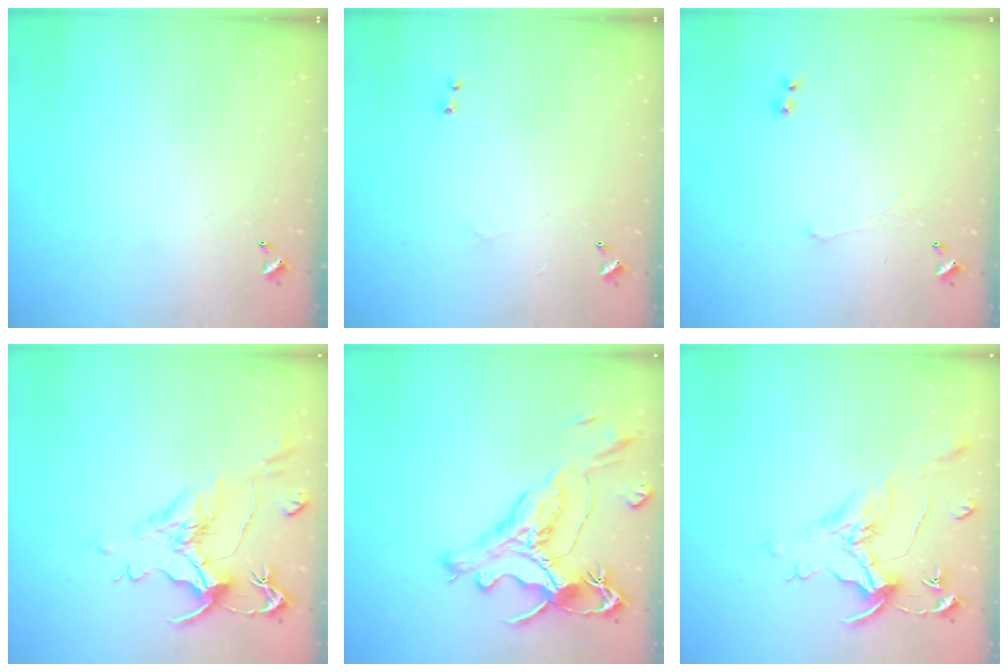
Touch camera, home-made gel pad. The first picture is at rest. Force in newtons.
{"total": 1.0, "press": 0.5, "slide": 0.8}
{"total": 1.1, "press": 0.7, "slide": 0.9}
{"total": 1.5, "press": 0.5, "slide": 1.4}
{"total": 2.1, "press": 1.6, "slide": 1.3}
{"total": 1.6, "press": 1.4, "slide": 0.7}